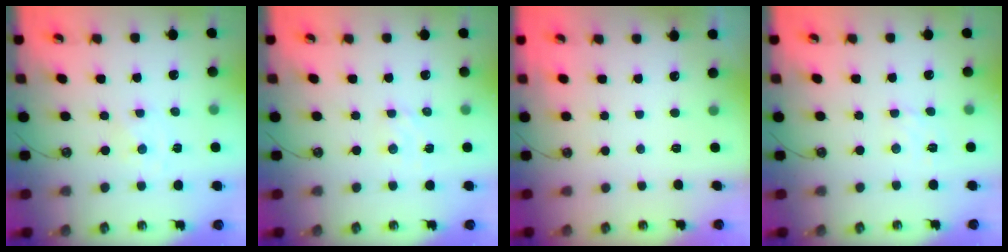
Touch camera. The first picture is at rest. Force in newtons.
{"total": 2.8, "press": 2.8, "slide": 0.3}
{"total": 0.0}
{"total": 3.0, "press": 2.9, "slide": 0.5}